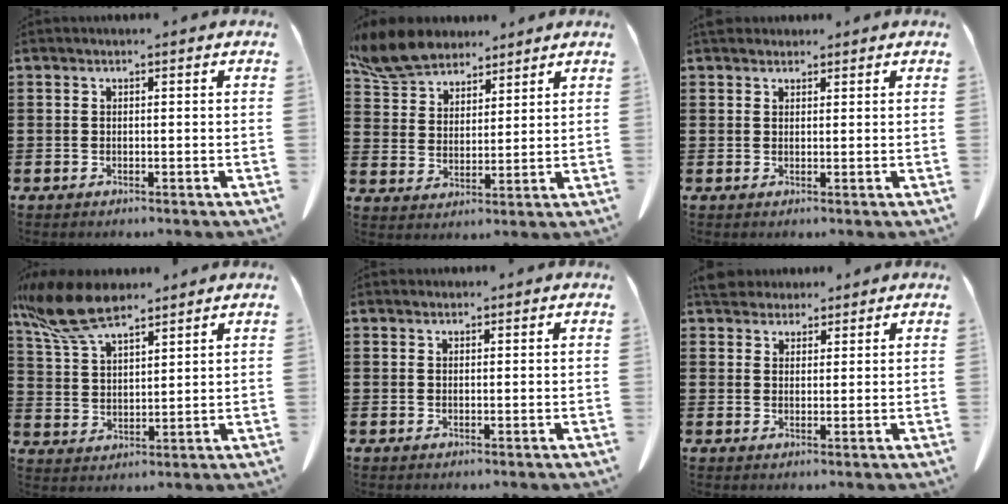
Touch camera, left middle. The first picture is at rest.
{"total": 7.9, "force": [7.1, 2.8, 2.2], "torque": [-0.075, -0.013, 0.135]}
{"total": 1.9, "force": [1.7, 0.8, 0.3], "torque": [-0.011, 0.002, 0.034]}
{"total": 10.3, "force": [7.9, 3.3, 5.9], "torque": [-0.149, -0.019, 0.147]}
{"total": 0.7, "force": [0.6, 0.3, 0.0], "torque": [-0.002, -0.001, 0.014]}
{"total": 4.0, "force": [3.7, 1.4, 0.5], "torque": [-0.015, -0.005, 0.073]}